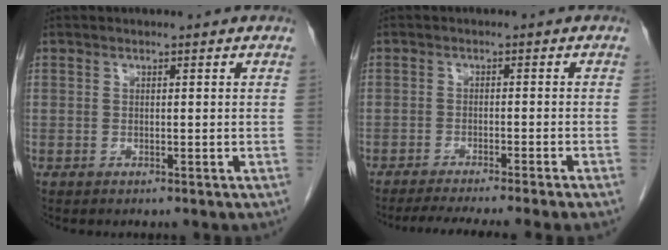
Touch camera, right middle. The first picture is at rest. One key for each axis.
{"total": 10.0, "fx": -8.5, "fy": -1.1, "fz": 5.2, "tx": -0.049, "ty": -0.018, "tz": -0.123}